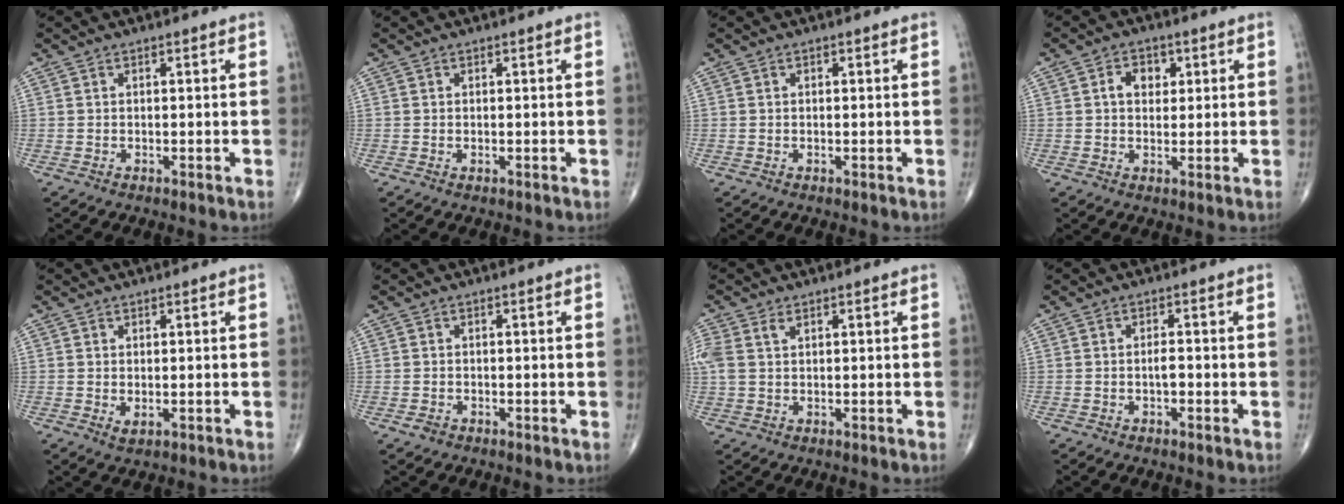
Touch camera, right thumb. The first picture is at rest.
{"total": 0.0}
{"total": 0.0}
{"total": 4.6, "force": [1.2, 3.6, 2.6], "torque": [-0.013, 0.000, 0.015]}
{"total": 1.5, "force": [-0.1, 0.8, 1.2], "torque": [-0.019, -0.004, 0.001]}
{"total": 1.2, "force": [-0.6, 0.8, 0.5], "torque": [-0.008, 0.002, -0.012]}
{"total": 4.5, "force": [1.7, 2.7, 3.1], "torque": [-0.091, 0.015, 0.042]}
{"total": 1.6, "force": [-0.5, 0.7, 1.4], "torque": [-0.016, 0.005, -0.011]}